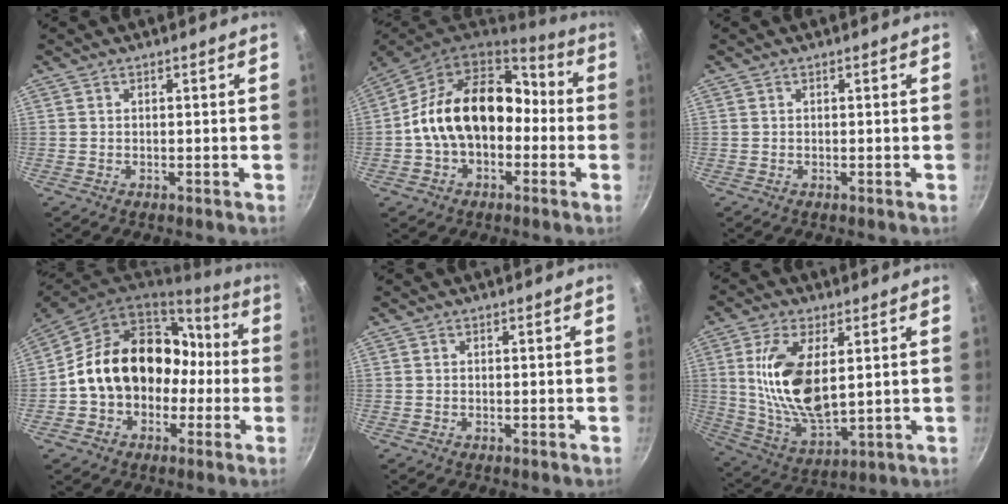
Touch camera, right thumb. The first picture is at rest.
{"total": 20.4, "force": [-1.5, 13.5, 15.2], "torque": [-0.233, 0.050, -0.032]}
{"total": 0.0}
{"total": 20.1, "force": [-2.3, 15.3, 12.8], "torque": [-0.188, 0.057, -0.039]}
{"total": 0.0}
{"total": 15.9, "force": [3.0, 7.5, 13.7], "torque": [-0.260, -0.021, 0.070]}